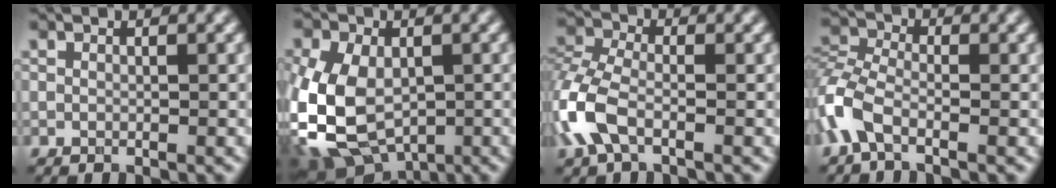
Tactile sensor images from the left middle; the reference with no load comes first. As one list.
[{"total": 9.1, "force": [-2.7, 5.9, 6.4], "torque": [-0.159, -0.013, -0.050]}, {"total": 5.3, "force": [-2.6, 2.8, 3.7], "torque": [-0.113, 0.001, -0.060]}, {"total": 4.3, "force": [-2.8, 1.8, 2.7], "torque": [-0.077, 0.000, -0.067]}]